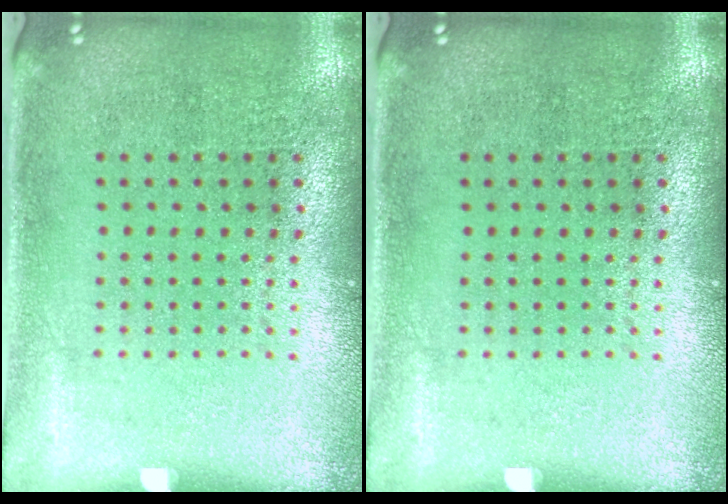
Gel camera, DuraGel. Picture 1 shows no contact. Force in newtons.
{"total": 0.0}